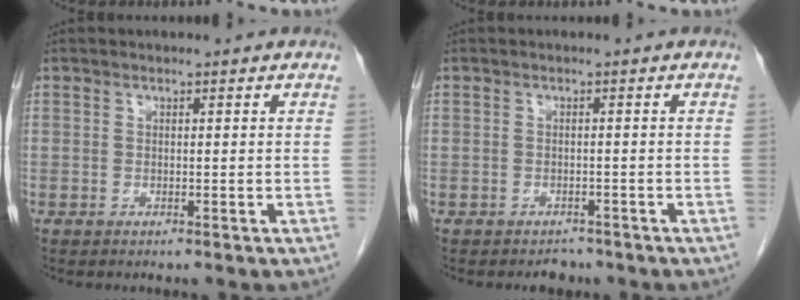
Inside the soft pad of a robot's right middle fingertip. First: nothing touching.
{"total": 1.8, "force": [-1.6, 1.0, 0.1], "torque": [-0.006, 0.001, -0.022]}